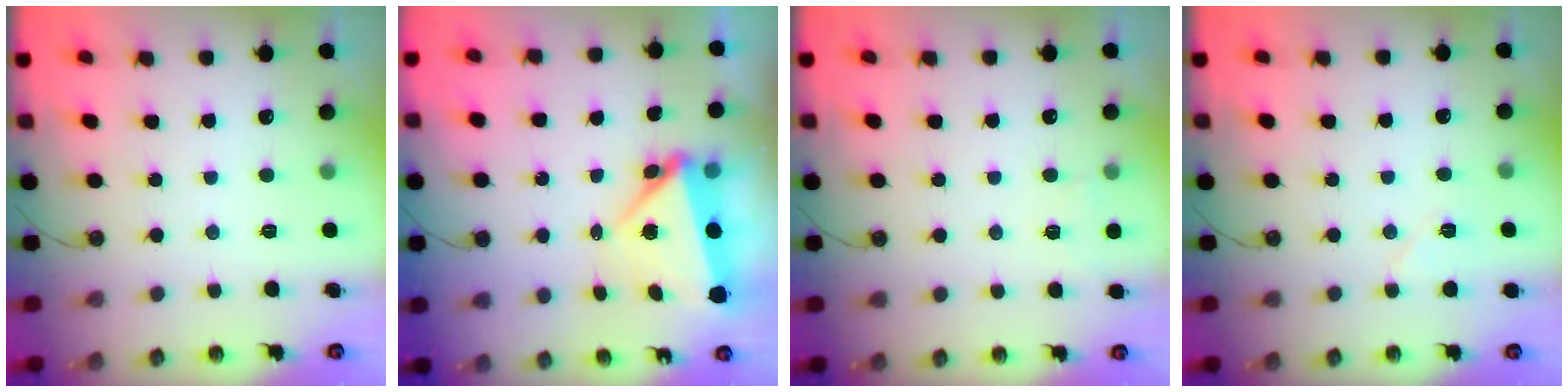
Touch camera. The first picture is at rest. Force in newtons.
{"total": 6.5, "press": 6.4, "slide": 1.3}
{"total": 2.7, "press": 2.3, "slide": 1.5}
{"total": 6.1, "press": 5.5, "slide": 2.6}